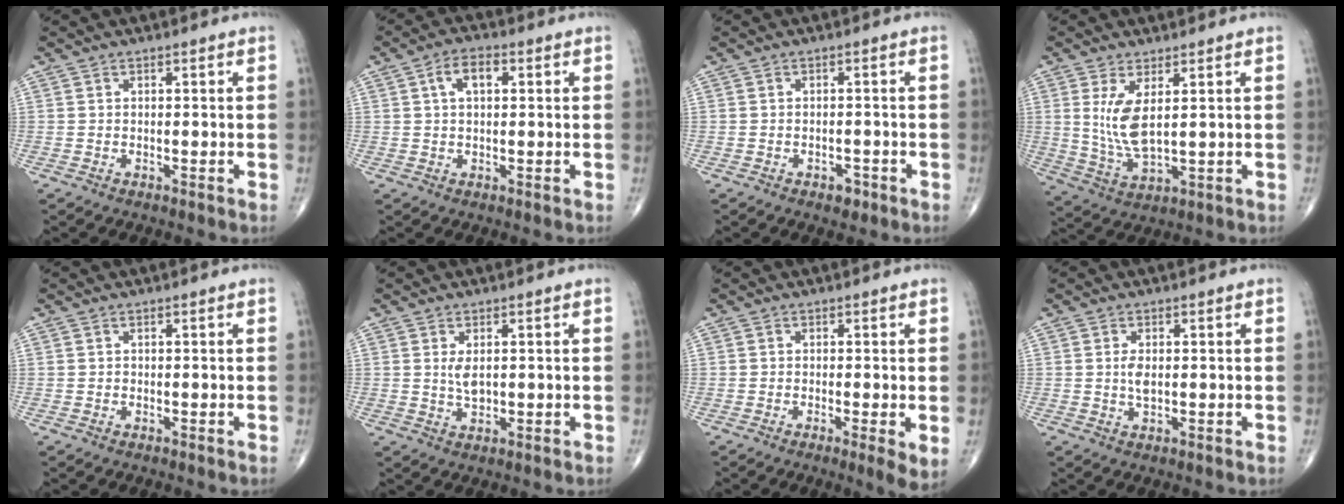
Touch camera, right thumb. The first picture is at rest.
{"total": 5.0, "force": [1.4, 2.6, 4.0], "torque": [-0.070, 0.011, 0.023]}
{"total": 2.2, "force": [-1.3, 1.3, 1.2], "torque": [-0.009, 0.005, -0.016]}
{"total": 7.8, "force": [2.0, 3.0, 7.0], "torque": [-0.144, -0.023, 0.052]}
{"total": 0.0}
{"total": 2.9, "force": [0.6, 1.4, 2.5], "torque": [-0.041, -0.009, 0.015]}
{"total": 3.9, "force": [-0.7, 0.6, 3.8], "torque": [-0.066, -0.015, -0.016]}
{"total": 2.5, "force": [0.2, 1.1, 2.2], "torque": [-0.042, -0.004, 0.004]}